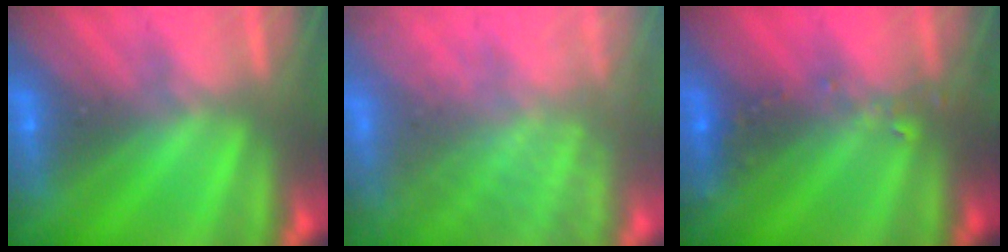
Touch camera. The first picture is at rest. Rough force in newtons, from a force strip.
{"total": 6.9}
{"total": 2.4}